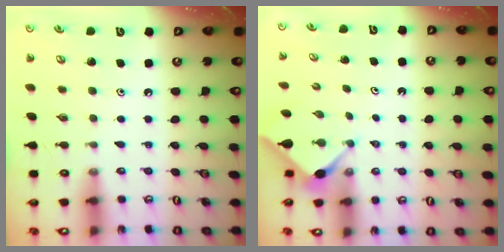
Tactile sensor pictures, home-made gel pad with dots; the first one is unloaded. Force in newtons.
{"total": 2.9, "press": 2.8, "slide": 0.4}